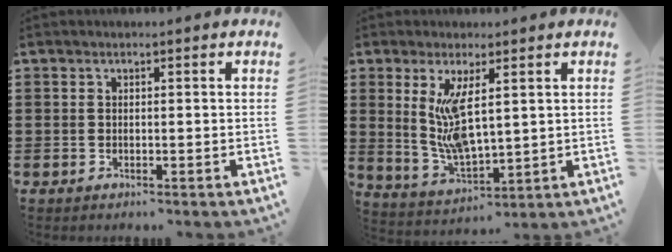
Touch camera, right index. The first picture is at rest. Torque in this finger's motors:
{"motor_torque": [0.33, 0.19, 0.75, 0.21]}